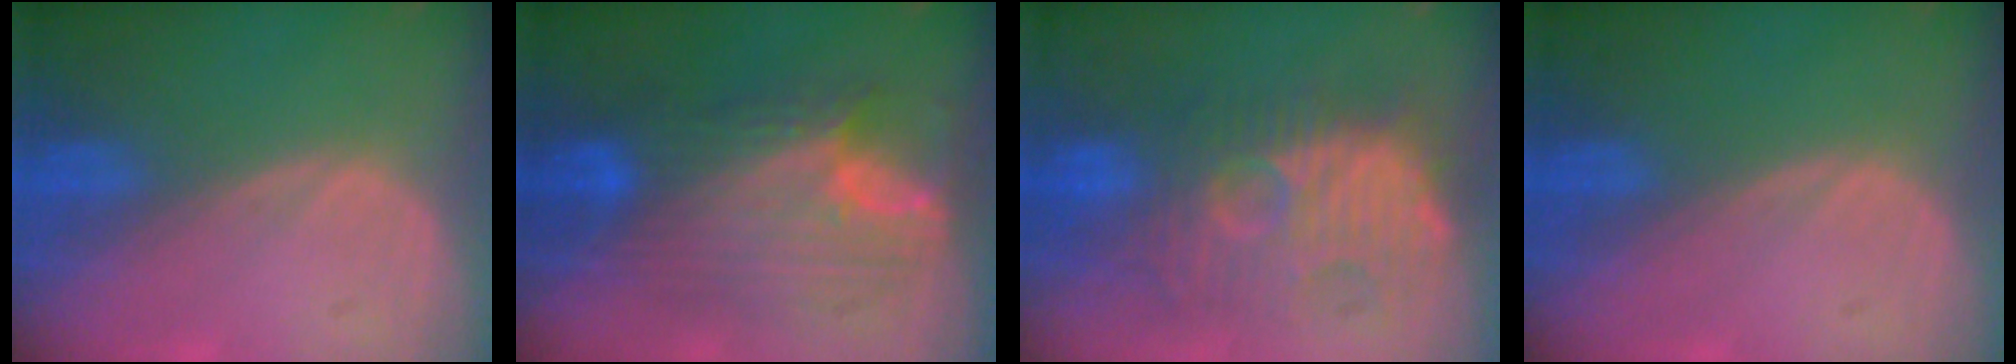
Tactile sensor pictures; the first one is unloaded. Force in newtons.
{"total": 10.5, "press": 10.4, "slide": 0.7}
{"total": 11.2, "press": 11.0, "slide": 2.0}
{"total": 0.0}